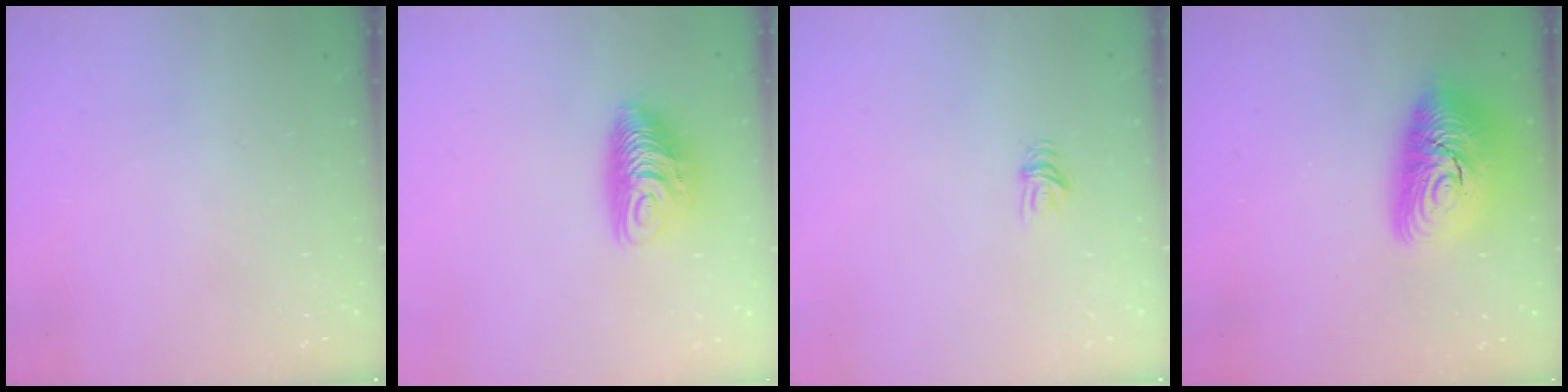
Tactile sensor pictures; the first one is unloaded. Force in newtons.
{"total": 10.1, "press": 10.1, "slide": 0.5}
{"total": 4.5, "press": 4.4, "slide": 0.5}
{"total": 16.3, "press": 16.3, "slide": 1.1}